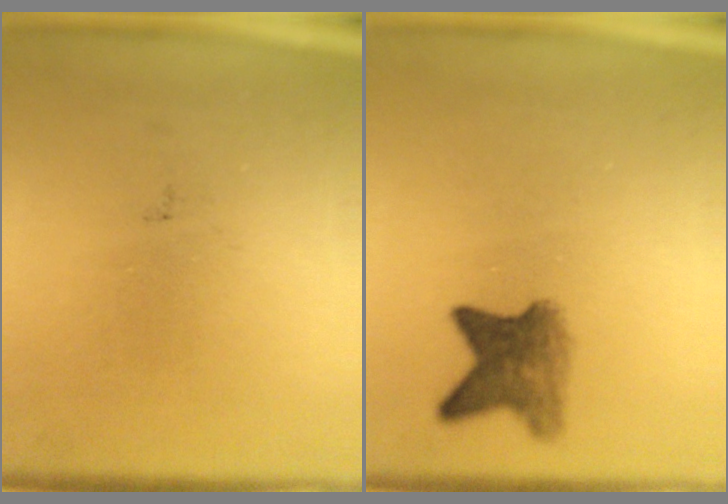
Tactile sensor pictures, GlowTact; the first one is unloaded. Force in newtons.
{"total": 5.1}